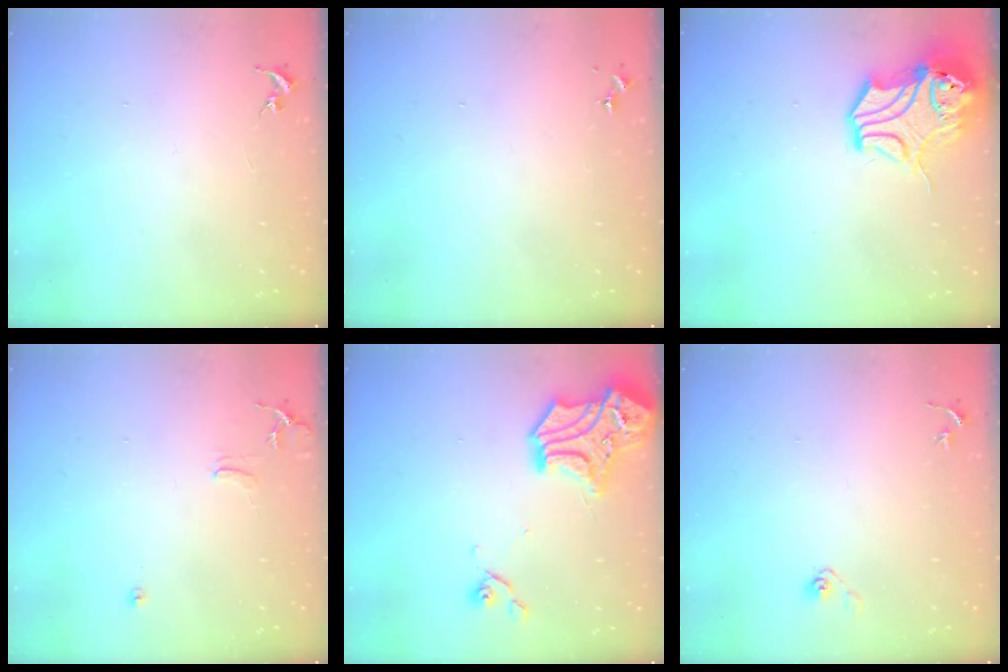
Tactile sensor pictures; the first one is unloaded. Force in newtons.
{"total": 0.0}
{"total": 14.2, "press": 14.1, "slide": 1.9}
{"total": 7.2, "press": 7.2, "slide": 0.8}
{"total": 17.6, "press": 17.4, "slide": 2.2}
{"total": 3.6, "press": 2.9, "slide": 2.0}